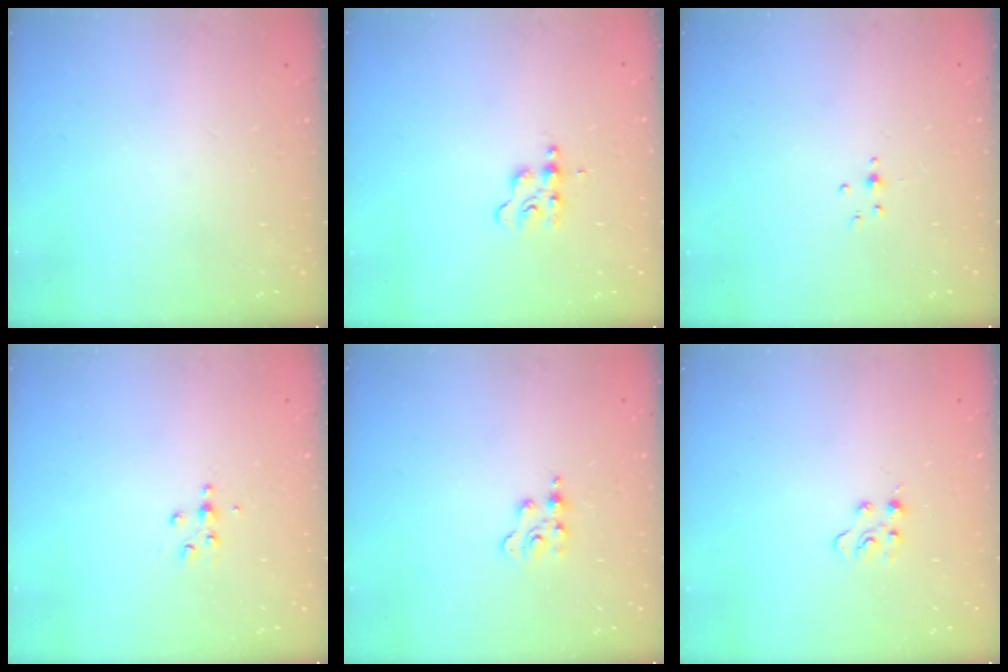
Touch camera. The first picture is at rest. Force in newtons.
{"total": 4.0, "press": 4.0, "slide": 0.5}
{"total": 2.3, "press": 1.9, "slide": 1.3}
{"total": 3.7, "press": 3.7, "slide": 0.6}
{"total": 2.1, "press": 2.1, "slide": 0.3}
{"total": 2.9, "press": 2.8, "slide": 0.4}